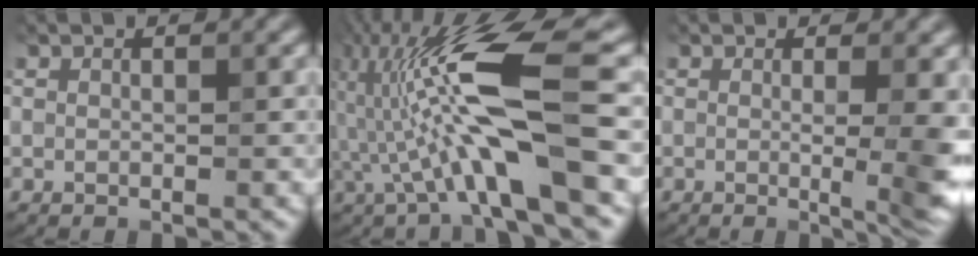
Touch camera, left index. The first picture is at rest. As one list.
[{"total": 10.6, "force": [-1.0, 1.9, 10.3], "torque": [-0.198, 0.025, -0.021]}, {"total": 6.6, "force": [-0.2, 2.2, 6.3], "torque": [-0.051, -0.006, -0.002]}]